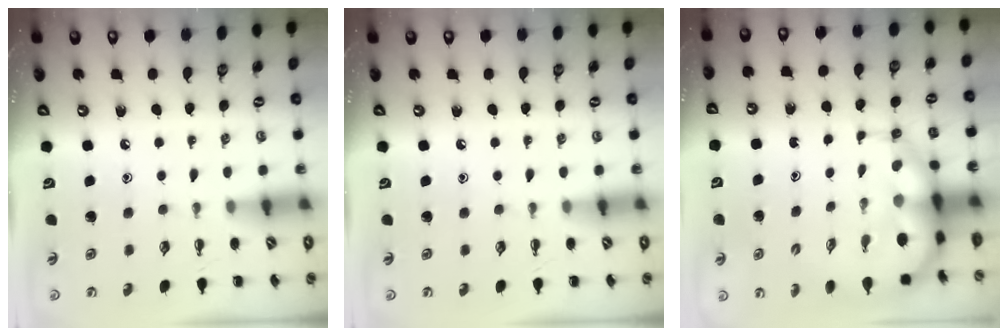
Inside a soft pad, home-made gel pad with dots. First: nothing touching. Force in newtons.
{"total": 0.0}
{"total": 8.7, "press": 8.3, "slide": 2.5}